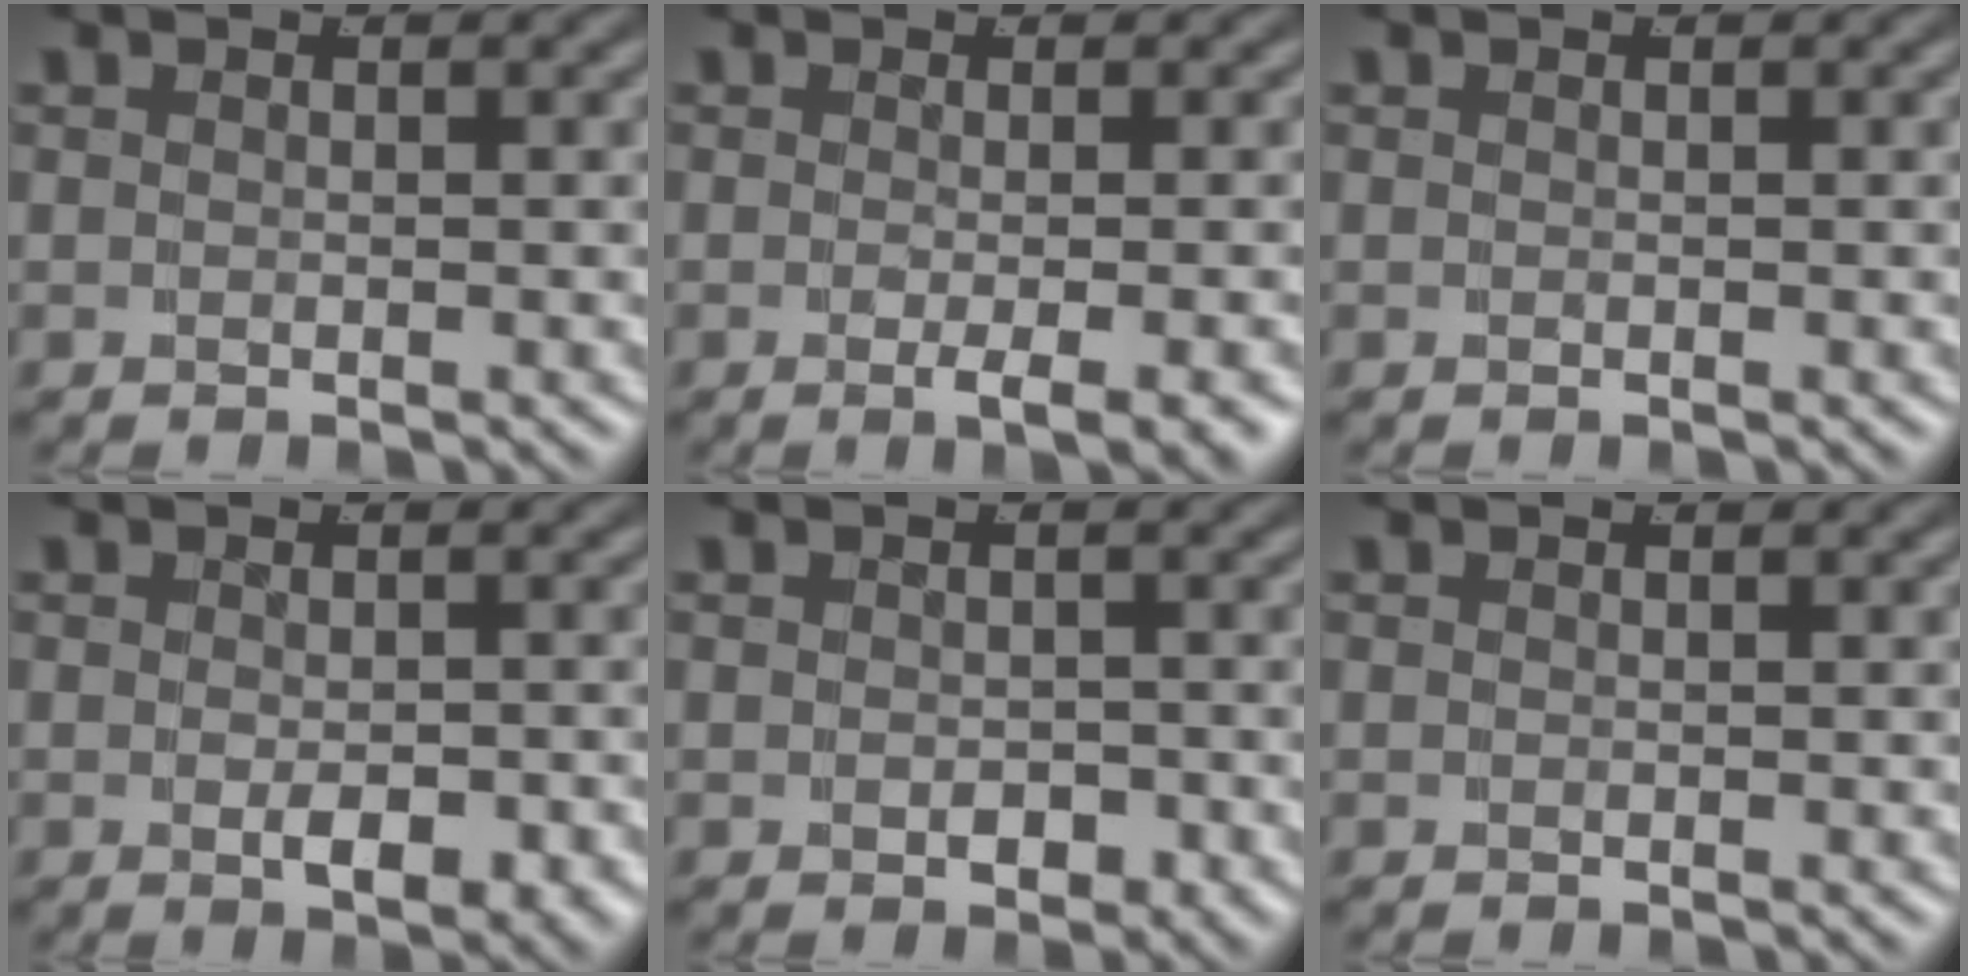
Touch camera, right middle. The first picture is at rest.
{"total": 2.8, "force": [-1.5, -0.1, 2.4], "torque": [-0.038, -0.009, -0.018]}
{"total": 0.0}
{"total": 2.4, "force": [-0.9, 0.8, 2.0], "torque": [-0.032, -0.015, -0.008]}
{"total": 1.1, "force": [-0.6, 0.7, 0.6], "torque": [-0.007, -0.005, -0.006]}
{"total": 0.0}